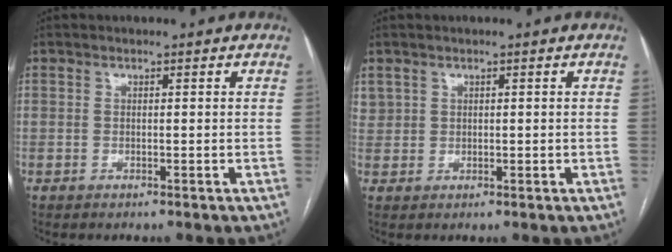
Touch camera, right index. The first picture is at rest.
{"total": 2.1, "force": [1.2, 1.7, -0.1], "torque": [0.007, 0.009, 0.025]}